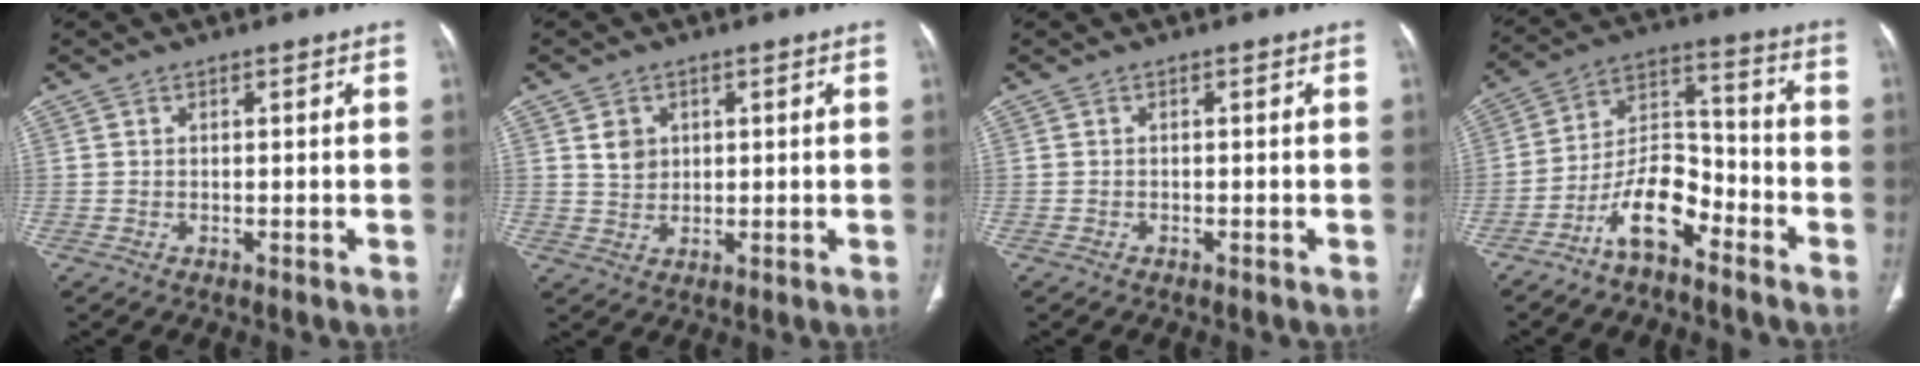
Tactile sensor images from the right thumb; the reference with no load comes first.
{"total": 3.6, "force": [1.3, 3.0, 1.6], "torque": [-0.011, -0.009, 0.028]}
{"total": 0.0}
{"total": 10.9, "force": [-7.2, 4.7, 6.7], "torque": [-0.115, 0.074, -0.141]}